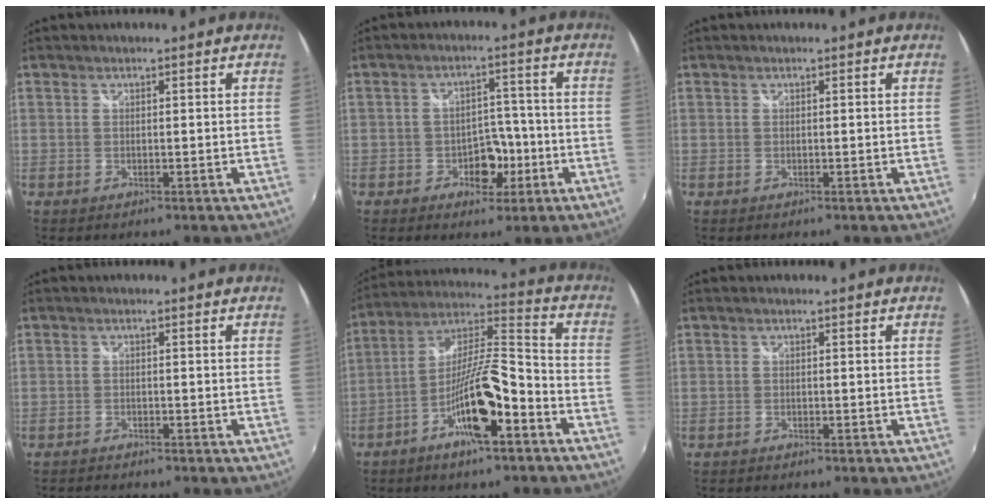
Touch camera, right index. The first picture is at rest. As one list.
[{"total": 6.0, "force": [-2.5, 4.3, 3.3], "torque": [-0.057, 0.007, -0.028]}, {"total": 0.0}, {"total": 2.5, "force": [-2.4, 0.3, 0.4], "torque": [-0.022, -0.012, -0.045]}, {"total": 13.9, "force": [-7.2, 2.7, 11.5], "torque": [-0.218, 0.001, -0.128]}, {"total": 1.3, "force": [-1.3, 0.3, 0.2], "torque": [-0.009, -0.008, -0.023]}]